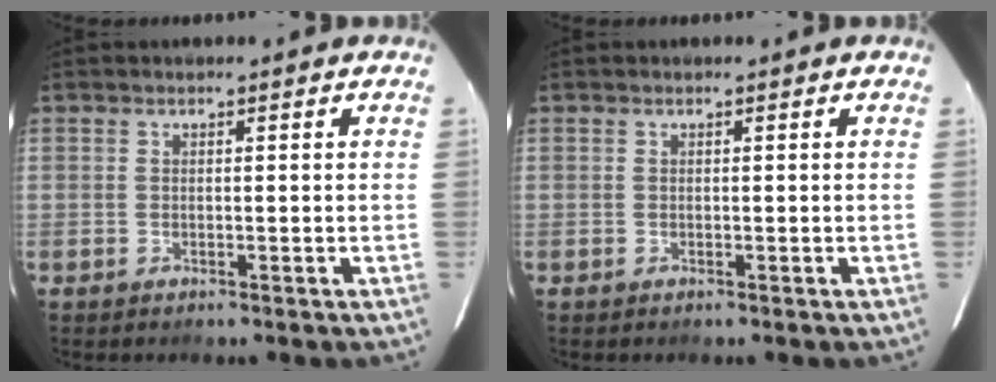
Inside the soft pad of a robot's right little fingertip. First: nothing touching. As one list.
[{"total": 0.0}]